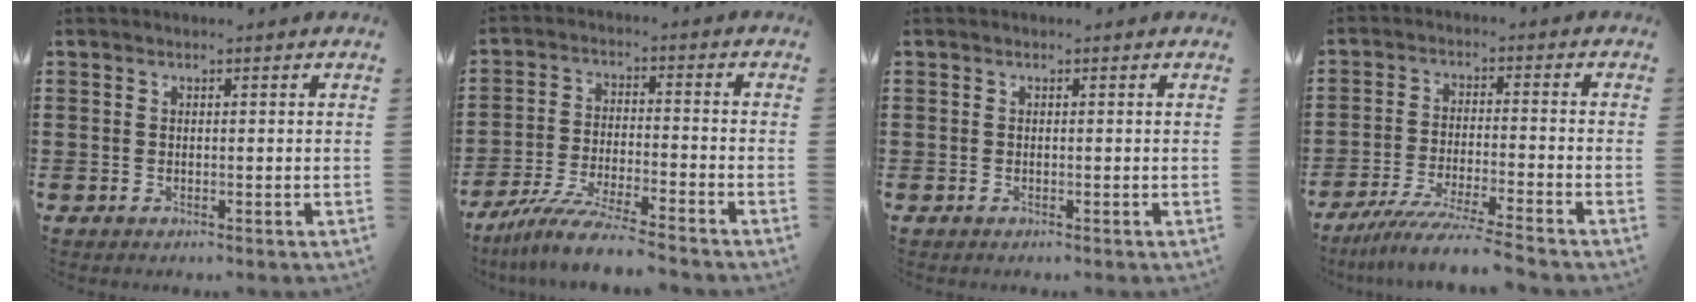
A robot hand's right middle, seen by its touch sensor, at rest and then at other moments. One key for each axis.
{"total": 7.9, "fx": -7.1, "fy": 0.0, "fz": 3.4, "tx": -0.072, "ty": -0.008, "tz": -0.138}
{"total": 0.0}
{"total": 6.9, "fx": -6.3, "fy": -0.6, "fz": 2.8, "tx": -0.059, "ty": -0.021, "tz": -0.121}